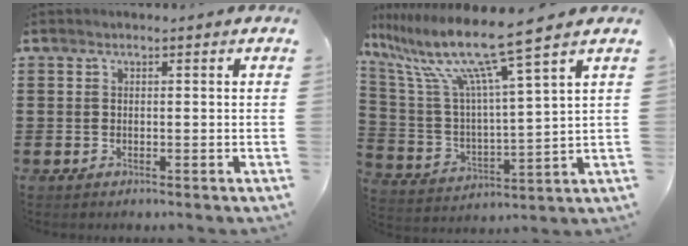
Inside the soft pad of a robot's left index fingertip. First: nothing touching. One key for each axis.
{"total": 11.6, "fx": 8.8, "fy": -0.2, "fz": 7.5, "tx": -0.182, "ty": -0.062, "tz": 0.141}